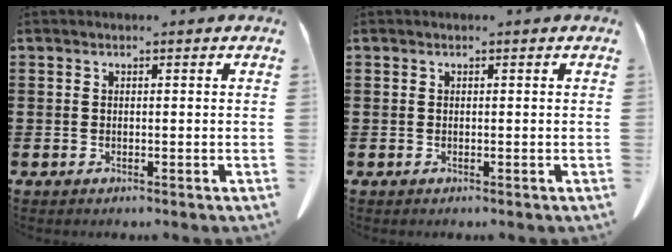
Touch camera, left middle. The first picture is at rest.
{"total": 0.0}